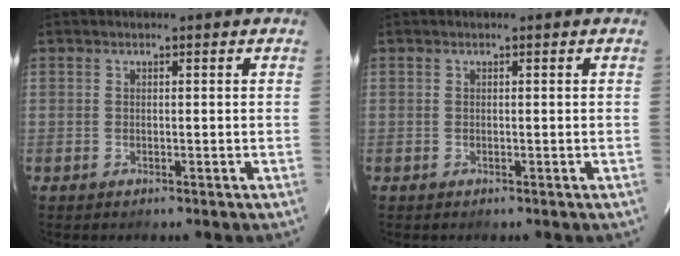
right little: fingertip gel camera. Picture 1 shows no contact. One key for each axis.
{"total": 0.0}